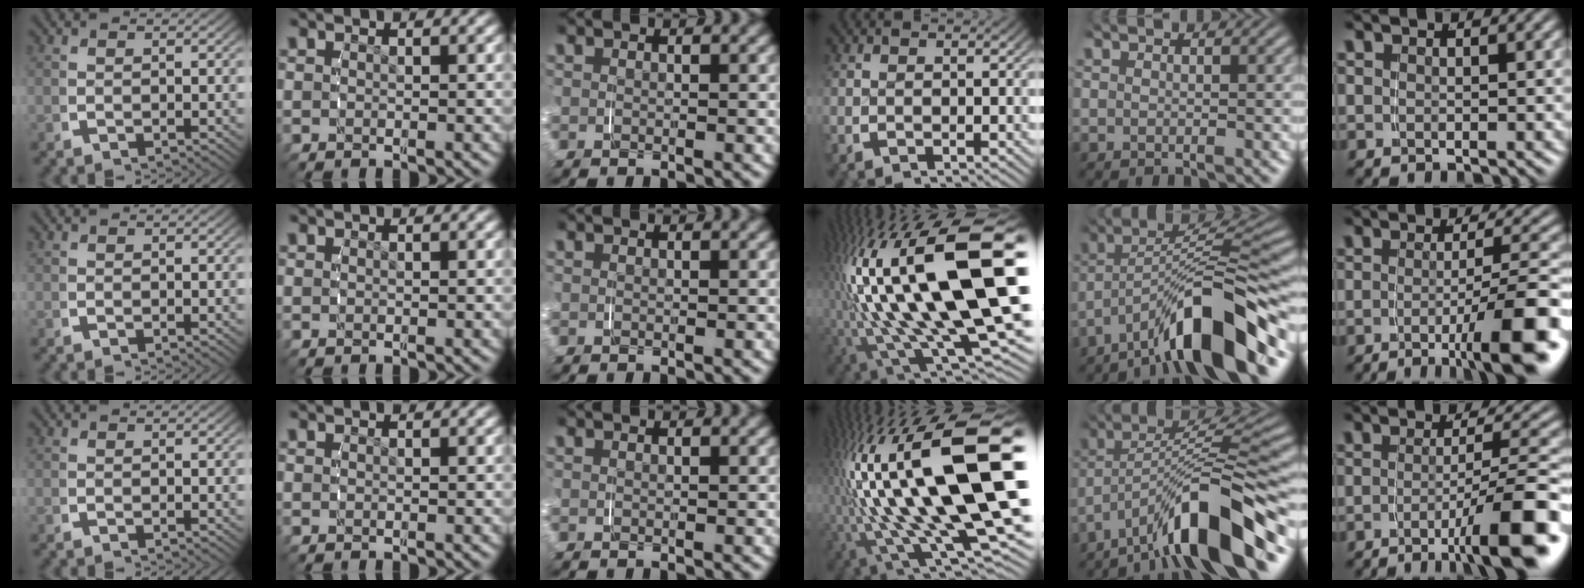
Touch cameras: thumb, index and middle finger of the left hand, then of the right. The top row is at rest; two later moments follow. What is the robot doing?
{"motion": "grasp_and_lifting", "object": "pencil case"}